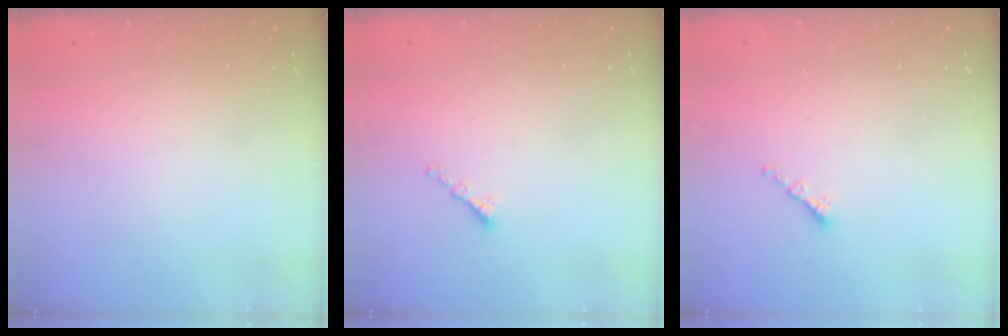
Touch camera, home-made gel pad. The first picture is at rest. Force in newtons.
{"total": 1.4, "press": 1.3, "slide": 0.5}
{"total": 1.4, "press": 1.2, "slide": 0.6}